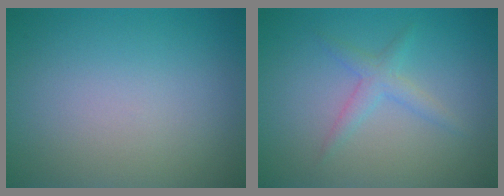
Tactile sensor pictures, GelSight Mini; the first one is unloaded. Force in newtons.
{"total": 1.8, "press": 1.8, "slide": 0.1}